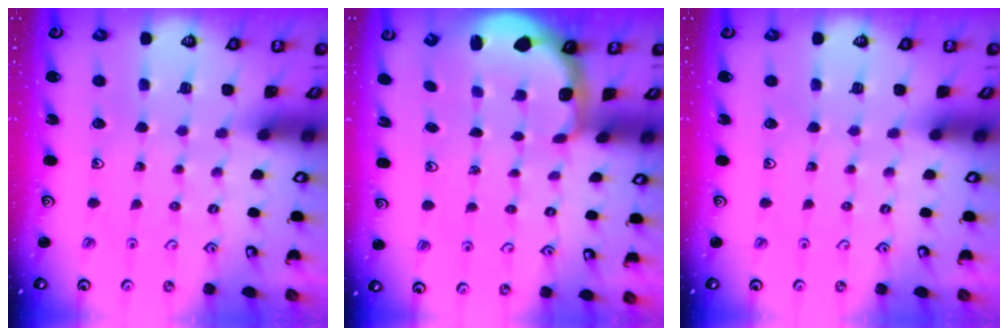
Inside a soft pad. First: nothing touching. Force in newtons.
{"total": 2.5, "press": 1.5, "slide": 2.0}
{"total": 0.0}